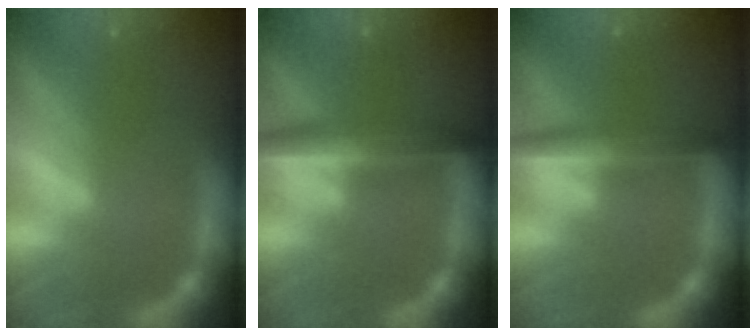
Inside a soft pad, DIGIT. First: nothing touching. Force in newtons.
{"total": 5.0}
{"total": 3.9}